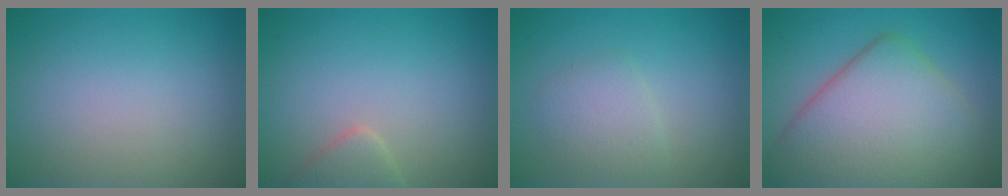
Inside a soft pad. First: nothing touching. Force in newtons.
{"total": 1.9, "press": 1.9, "slide": 0.1}
{"total": 2.3, "press": 2.3, "slide": 0.1}
{"total": 10.0, "press": 10.0, "slide": 0.4}